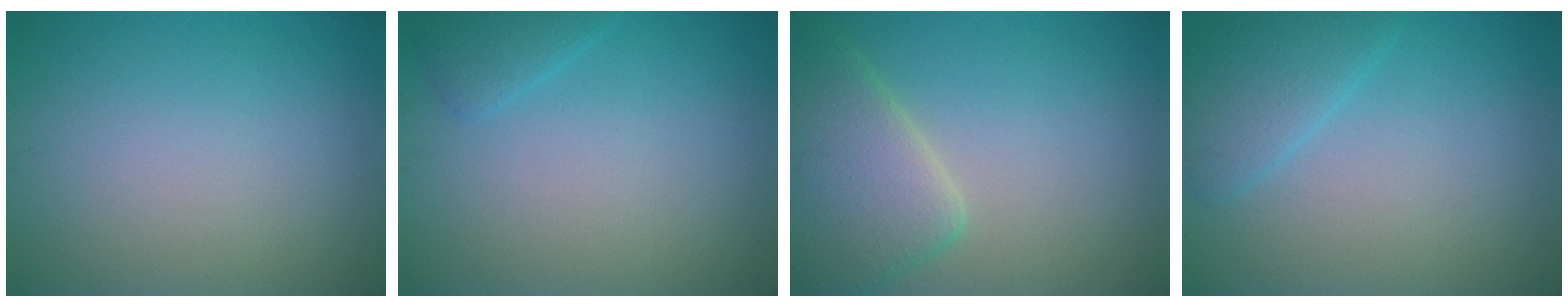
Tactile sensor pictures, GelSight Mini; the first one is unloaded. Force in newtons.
{"total": 1.4, "press": 1.4, "slide": 0.1}
{"total": 6.1, "press": 6.1, "slide": 0.4}
{"total": 2.8, "press": 2.8, "slide": 0.1}